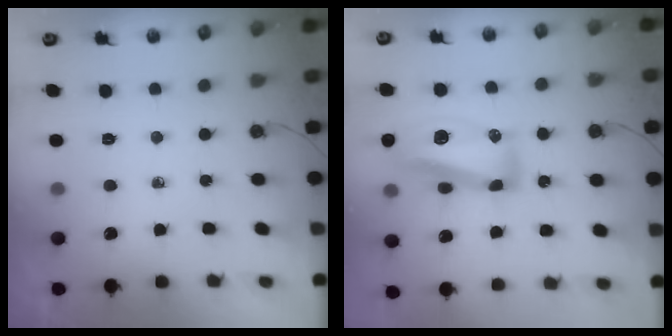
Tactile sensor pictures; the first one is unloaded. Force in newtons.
{"total": 15.4, "press": 15.3, "slide": 1.9}